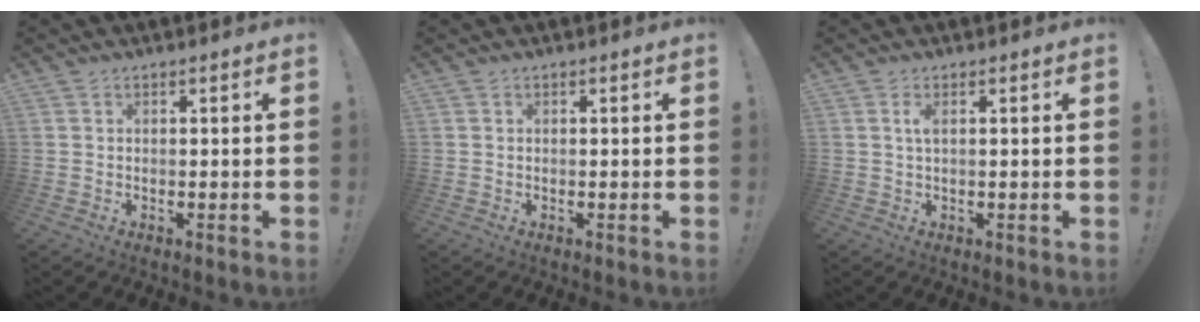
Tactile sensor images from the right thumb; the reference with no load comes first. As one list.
[{"total": 0.0}, {"total": 2.0, "force": [0.5, 0.3, 1.9], "torque": [-0.032, 0.000, 0.004]}]